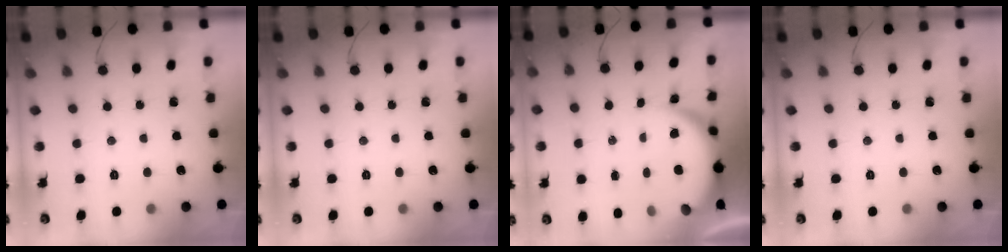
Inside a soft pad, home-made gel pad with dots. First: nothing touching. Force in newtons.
{"total": 0.0}
{"total": 7.1, "press": 7.0, "slide": 1.5}
{"total": 0.0}